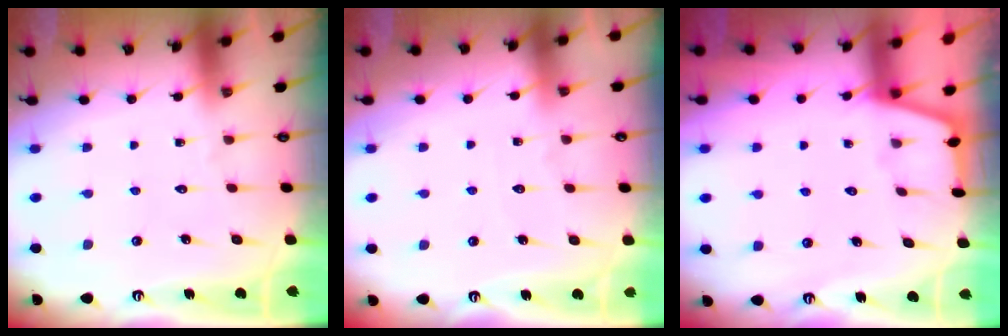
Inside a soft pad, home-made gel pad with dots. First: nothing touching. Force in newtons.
{"total": 4.0, "press": 4.0, "slide": 0.5}
{"total": 1.2, "press": 1.1, "slide": 0.3}